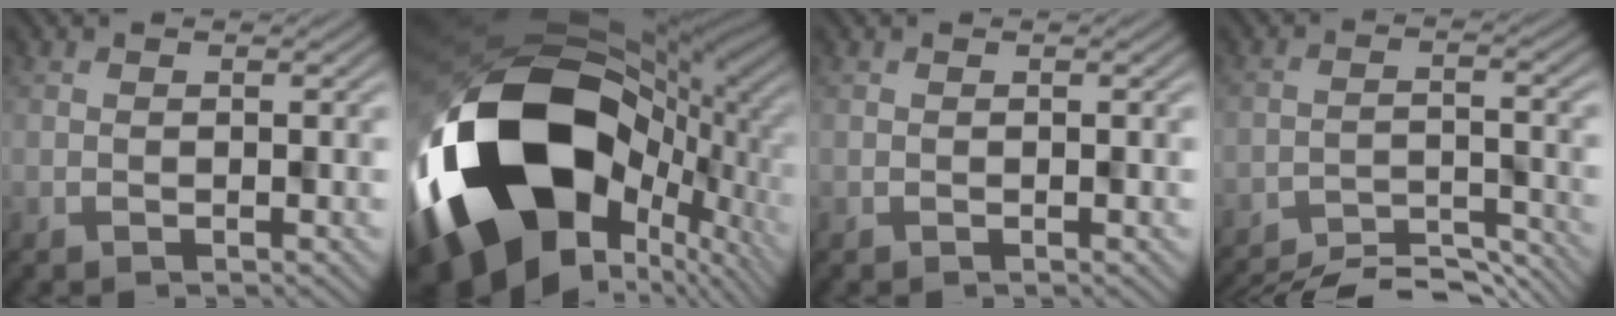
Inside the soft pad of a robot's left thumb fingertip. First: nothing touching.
{"total": 21.5, "force": [-5.2, 15.1, 14.5], "torque": [-0.321, -0.062, -0.060]}
{"total": 0.0}
{"total": 9.4, "force": [-9.0, 1.1, 2.6], "torque": [-0.041, 0.006, -0.126]}